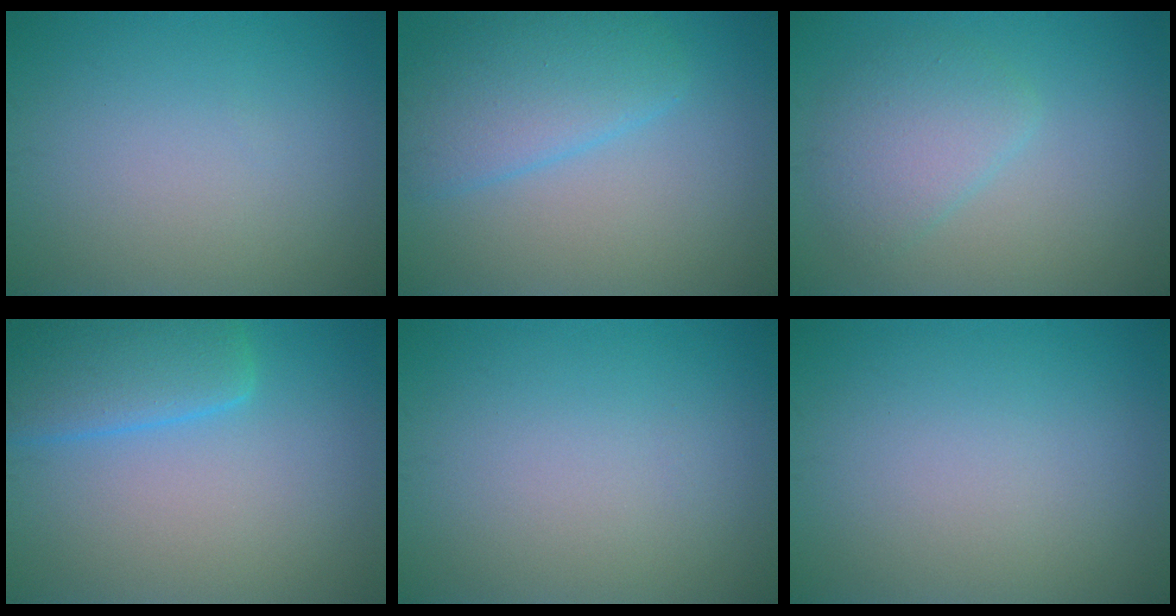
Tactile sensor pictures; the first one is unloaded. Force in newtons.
{"total": 4.8, "press": 4.8, "slide": 0.2}
{"total": 3.3, "press": 3.3, "slide": 0.2}
{"total": 5.4, "press": 5.4, "slide": 0.3}
{"total": 0.0}
{"total": 0.0}